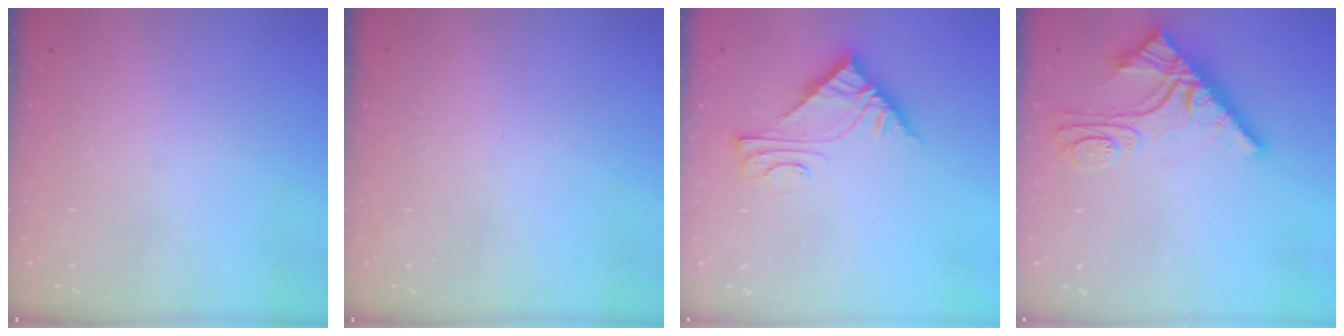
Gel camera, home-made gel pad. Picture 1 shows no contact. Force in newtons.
{"total": 0.0}
{"total": 6.5, "press": 6.5, "slide": 0.7}
{"total": 12.5, "press": 12.5, "slide": 0.7}